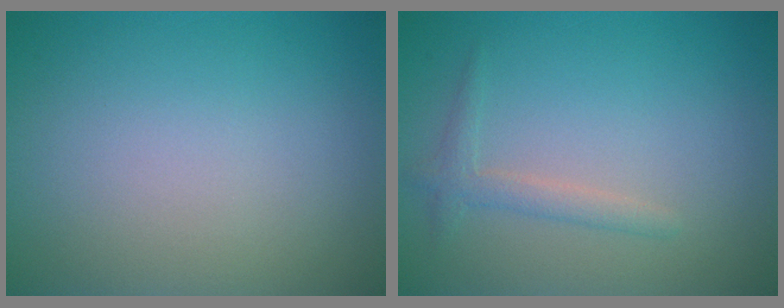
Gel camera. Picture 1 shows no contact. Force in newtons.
{"total": 1.6, "press": 1.6, "slide": 0.1}